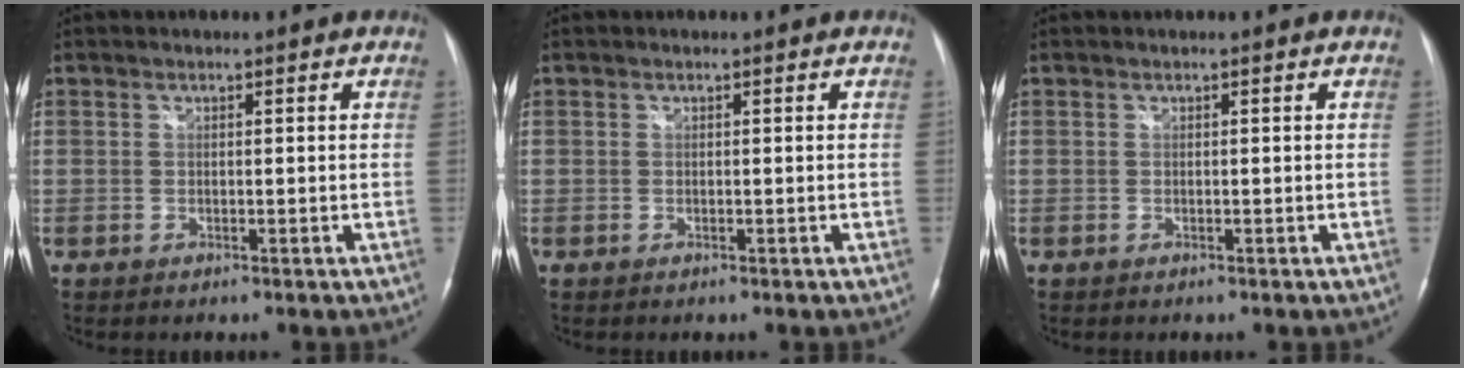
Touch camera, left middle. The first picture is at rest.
{"total": 0.0}
{"total": 0.0}